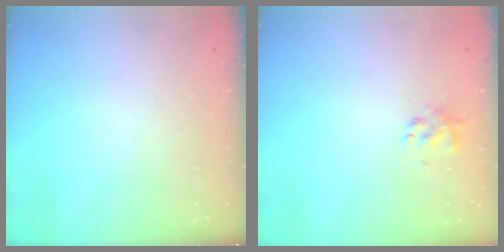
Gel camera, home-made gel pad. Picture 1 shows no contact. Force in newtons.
{"total": 1.7, "press": 1.6, "slide": 0.5}